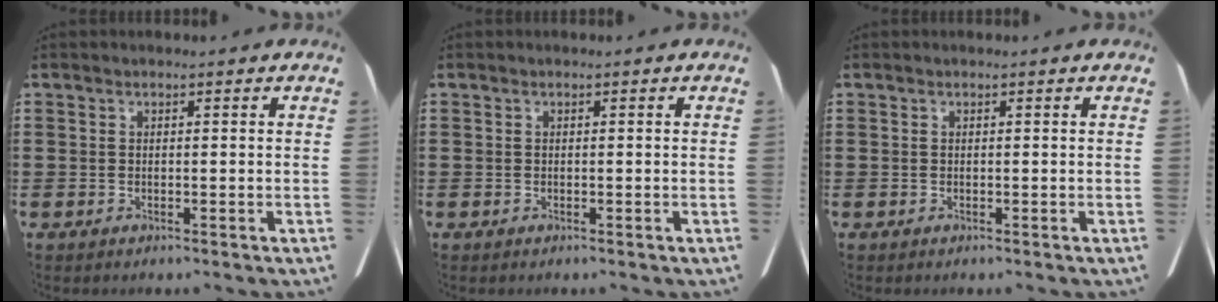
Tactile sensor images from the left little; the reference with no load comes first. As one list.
[{"total": 0.0}, {"total": 0.0}]